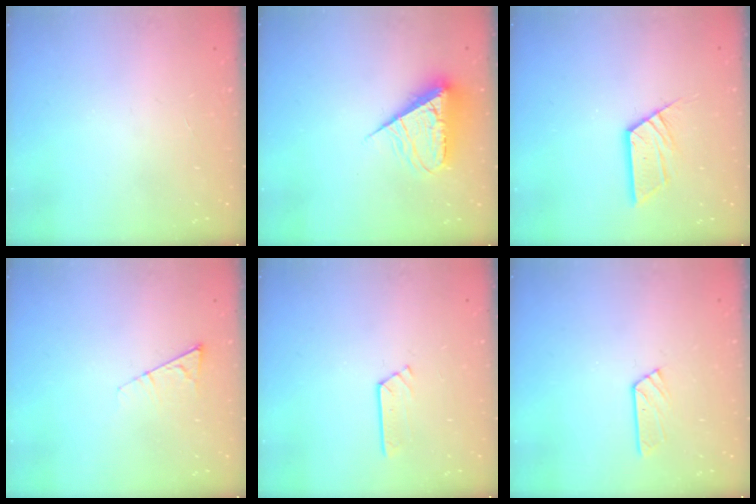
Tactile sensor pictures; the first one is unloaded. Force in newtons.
{"total": 9.2, "press": 9.2, "slide": 0.3}
{"total": 9.3, "press": 9.3, "slide": 0.6}
{"total": 5.5, "press": 5.5, "slide": 0.7}
{"total": 2.4, "press": 2.4, "slide": 0.2}
{"total": 4.4, "press": 4.4, "slide": 0.4}